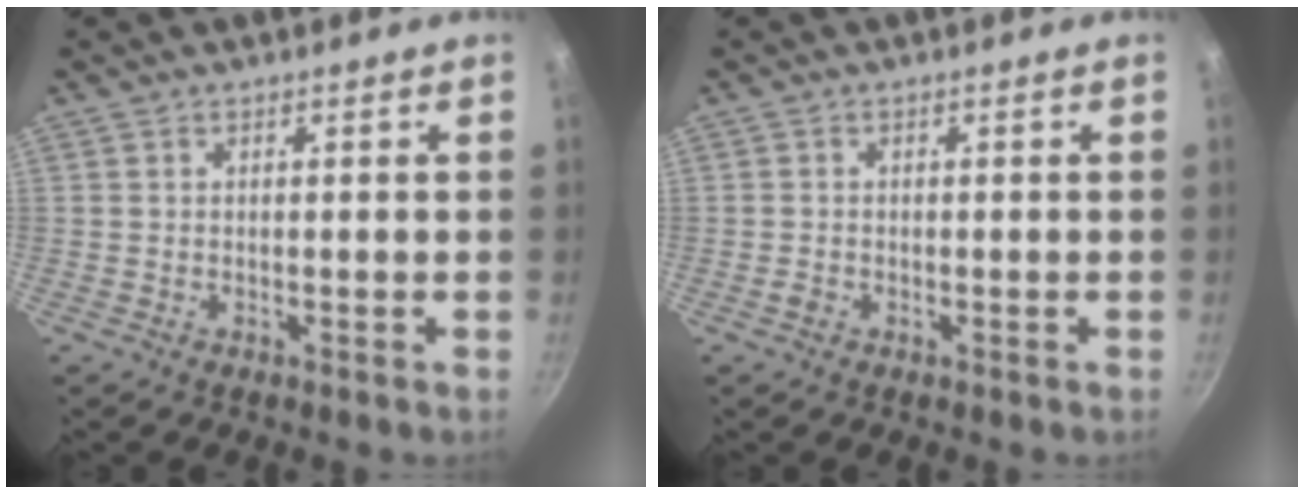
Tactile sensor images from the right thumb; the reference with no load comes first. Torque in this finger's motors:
{"motor_torque": [0.23, 0.12, -0.26, 0.13, -0.01]}